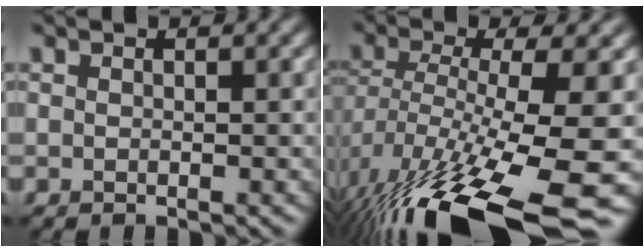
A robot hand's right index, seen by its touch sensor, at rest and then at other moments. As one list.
[{"total": 15.3, "force": [-7.6, 4.6, 12.5], "torque": [-0.248, -0.019, -0.108]}]